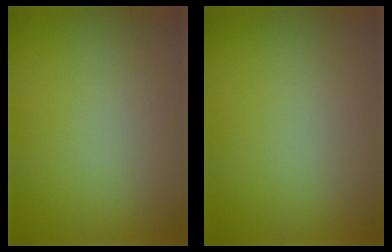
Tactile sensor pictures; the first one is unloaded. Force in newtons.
{"total": 0.0}